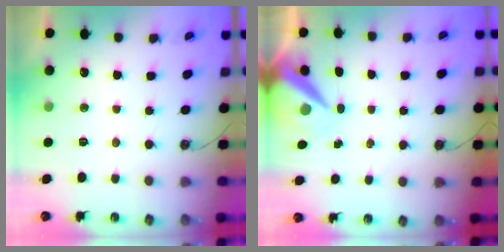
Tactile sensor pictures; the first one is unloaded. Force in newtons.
{"total": 9.7, "press": 9.6, "slide": 0.9}